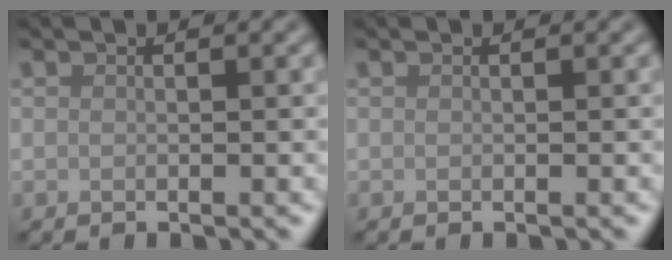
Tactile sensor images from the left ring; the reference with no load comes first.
{"total": 0.0}